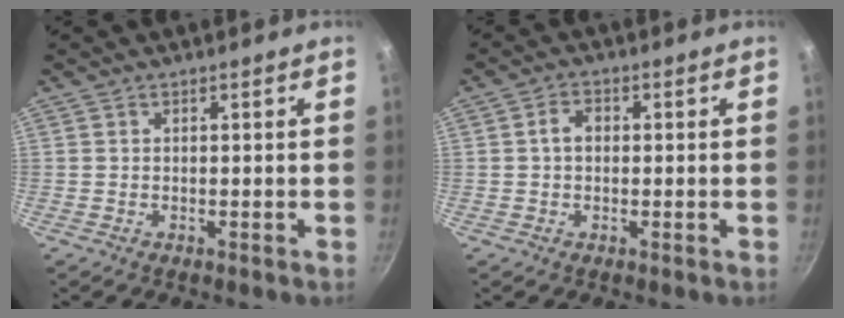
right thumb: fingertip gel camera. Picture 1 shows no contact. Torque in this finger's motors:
{"motor_torque": [0.04, 1.16, 0.51, -0.33, 0.05]}